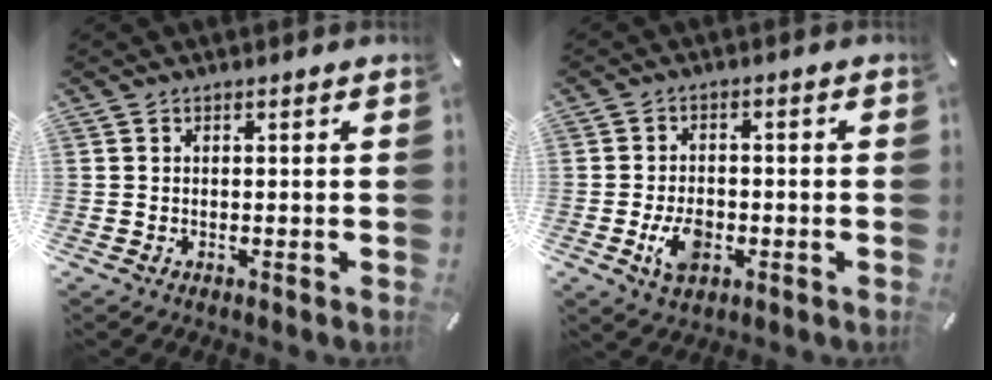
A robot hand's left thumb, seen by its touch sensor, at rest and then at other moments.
{"total": 6.9, "force": [-2.3, 4.5, 4.8], "torque": [-0.086, 0.000, -0.045]}